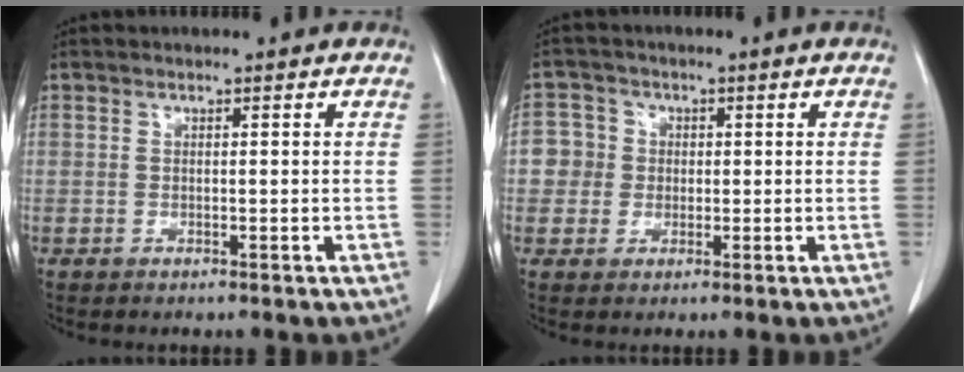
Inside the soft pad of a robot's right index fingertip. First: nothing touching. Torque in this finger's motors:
{"motor_torque": [-0.03, 0.03, 0.01, 0.00]}